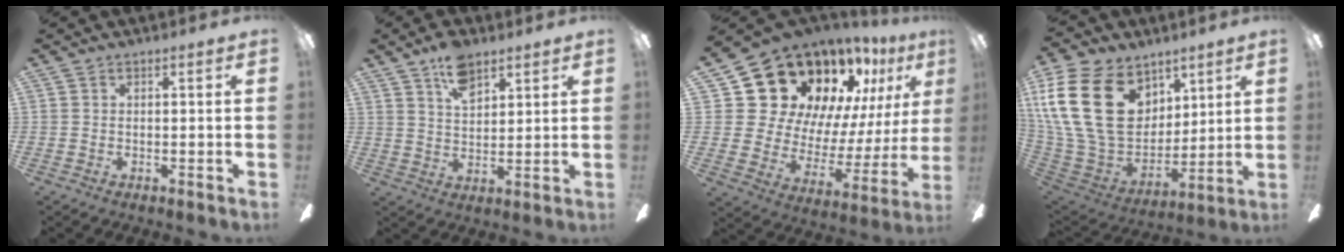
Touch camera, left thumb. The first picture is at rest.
{"total": 8.7, "force": [5.7, 4.5, 4.7], "torque": [-0.075, -0.019, 0.102]}
{"total": 22.8, "force": [16.8, 12.9, 8.7], "torque": [-0.150, -0.130, 0.324]}
{"total": 27.3, "force": [8.6, 19.5, 17.0], "torque": [-0.374, -0.025, 0.168]}